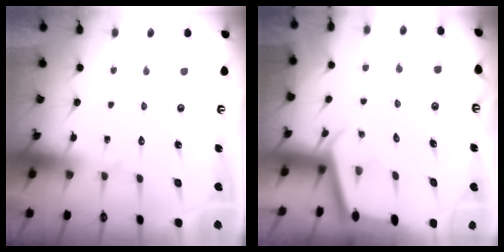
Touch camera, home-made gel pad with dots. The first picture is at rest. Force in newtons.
{"total": 1.9, "press": 1.9, "slide": 0.0}